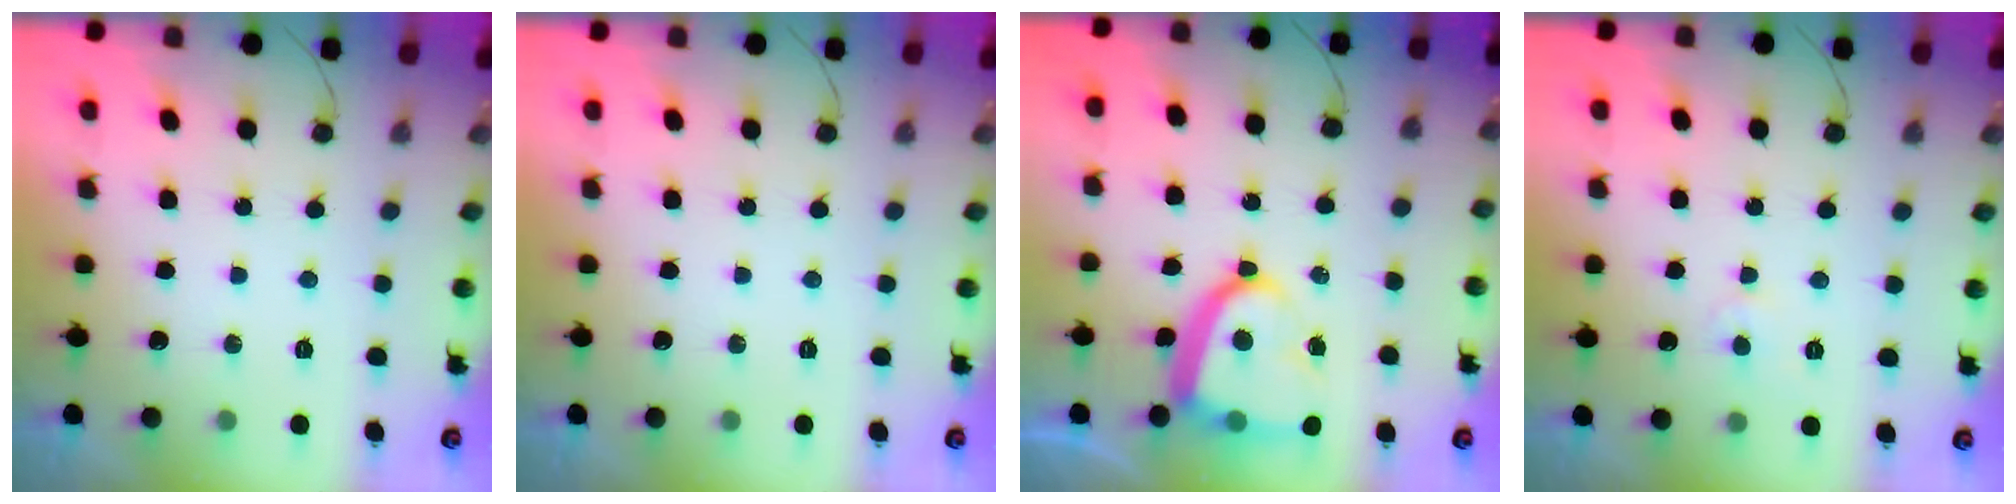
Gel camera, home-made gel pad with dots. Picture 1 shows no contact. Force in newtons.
{"total": 0.0}
{"total": 14.9, "press": 14.8, "slide": 1.6}
{"total": 3.5, "press": 3.5, "slide": 0.4}